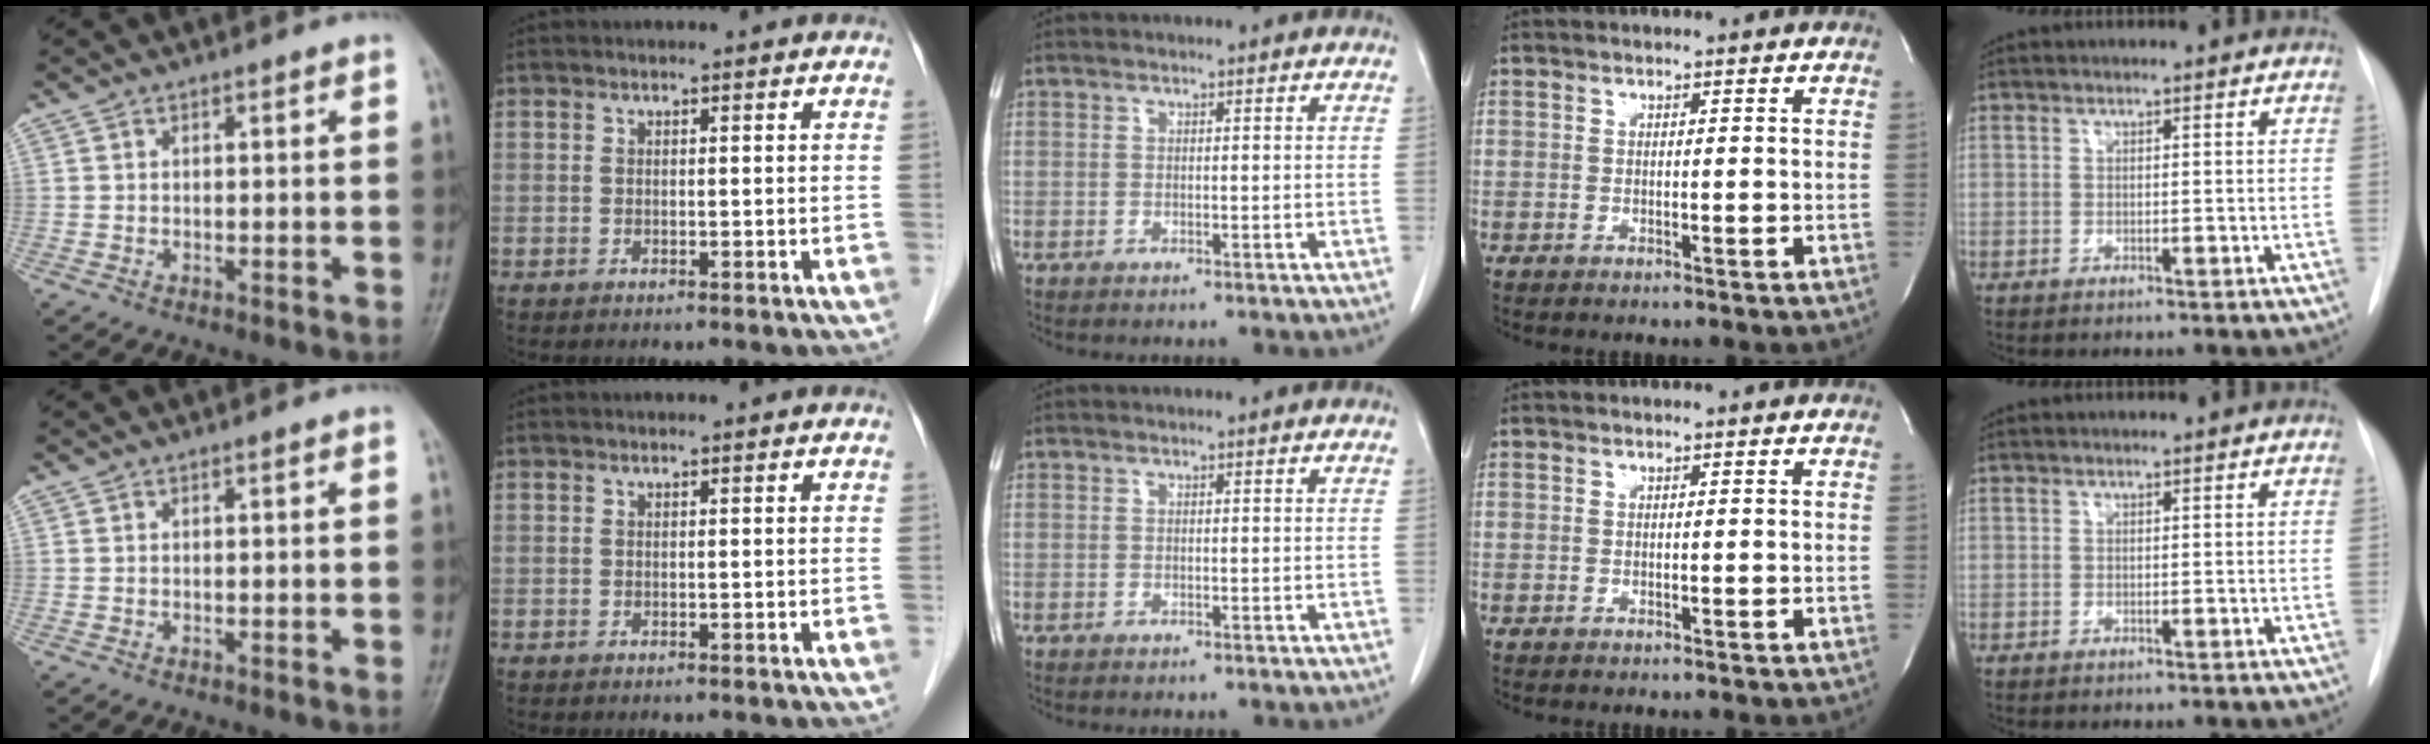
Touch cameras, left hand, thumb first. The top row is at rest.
{}